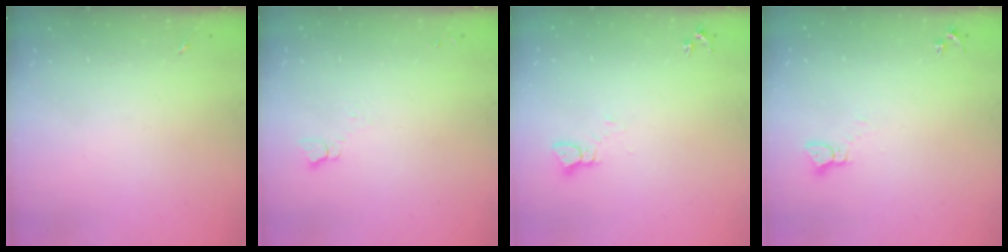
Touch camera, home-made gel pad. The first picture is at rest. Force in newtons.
{"total": 2.7, "press": 2.7, "slide": 0.3}
{"total": 2.2, "press": 2.2, "slide": 0.2}
{"total": 2.3, "press": 2.3, "slide": 0.3}